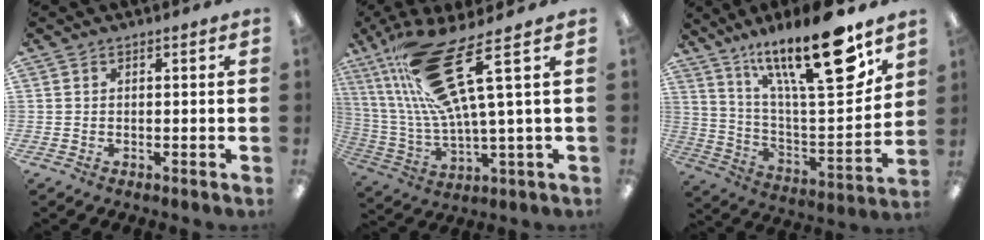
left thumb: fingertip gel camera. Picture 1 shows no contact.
{"total": 21.6, "force": [10.0, 5.0, 18.5], "torque": [-0.369, -0.033, 0.161]}
{"total": 23.9, "force": [16.1, 5.8, 16.7], "torque": [-0.268, -0.100, 0.259]}